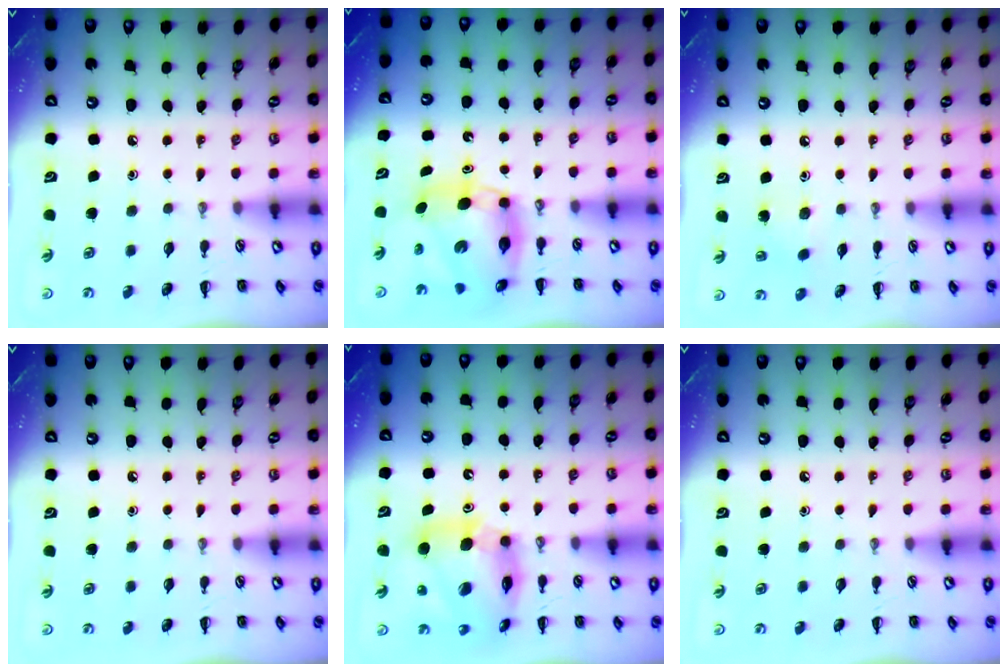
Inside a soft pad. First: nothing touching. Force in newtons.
{"total": 8.1, "press": 7.8, "slide": 2.2}
{"total": 2.6, "press": 2.5, "slide": 0.7}
{"total": 0.0}
{"total": 13.4, "press": 13.0, "slide": 3.4}
{"total": 0.0}